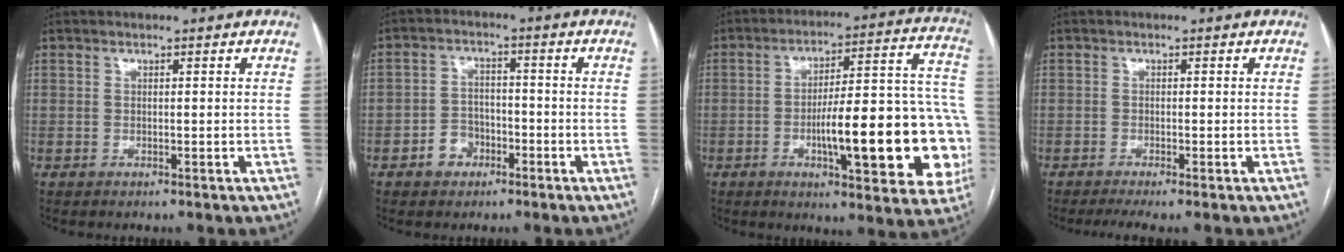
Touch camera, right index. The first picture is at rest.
{"total": 4.5, "force": [-2.3, 3.5, 1.6], "torque": [-0.024, 0.015, -0.039]}
{"total": 23.3, "force": [-5.4, 4.8, 22.2], "torque": [-0.226, 0.031, -0.061]}
{"total": 2.9, "force": [-2.0, 0.0, 2.1], "torque": [-0.033, -0.004, -0.036]}